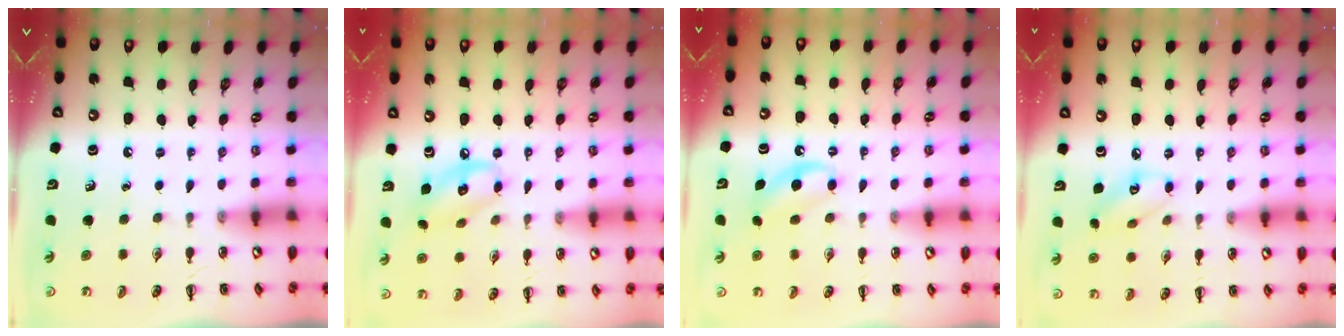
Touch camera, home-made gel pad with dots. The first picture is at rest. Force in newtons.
{"total": 9.7, "press": 9.5, "slide": 1.7}
{"total": 5.5, "press": 5.3, "slide": 1.6}
{"total": 5.9, "press": 5.8, "slide": 0.8}